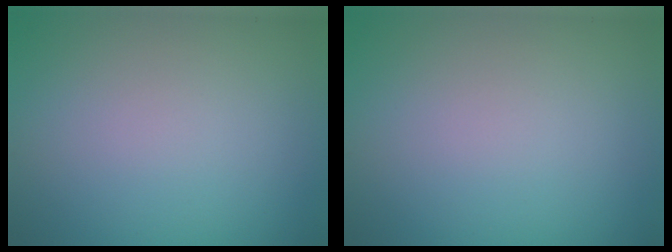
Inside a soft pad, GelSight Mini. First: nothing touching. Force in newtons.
{"total": 0.0}